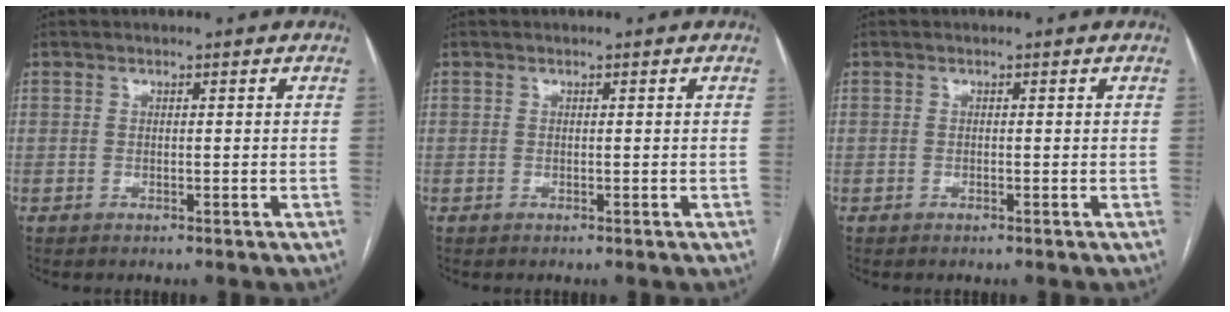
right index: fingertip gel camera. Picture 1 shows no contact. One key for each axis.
{"total": 0.0}
{"total": 0.0}